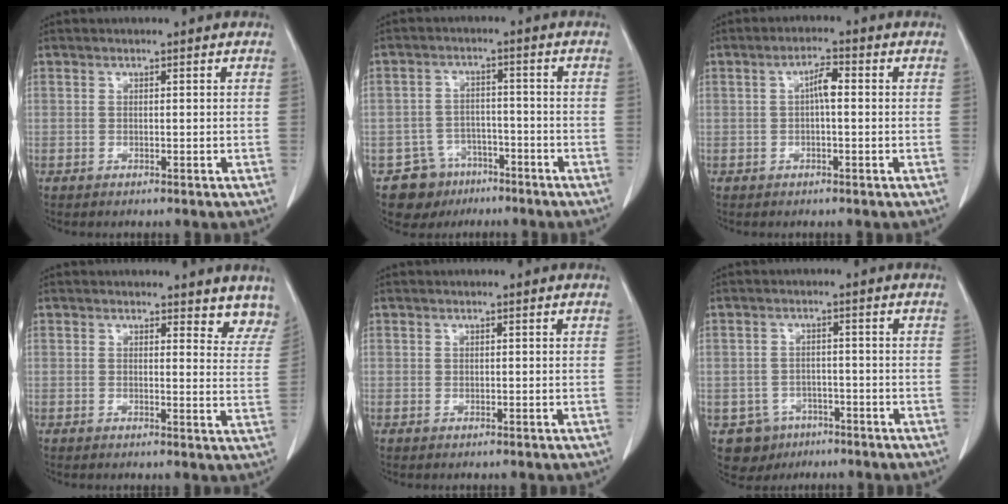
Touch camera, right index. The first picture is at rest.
{"total": 7.1, "force": [-4.7, 5.3, 0.2], "torque": [0.004, 0.018, -0.070]}
{"total": 3.0, "force": [0.1, 0.7, 2.9], "torque": [-0.051, 0.007, 0.000]}
{"total": 7.5, "force": [6.8, 2.5, 1.7], "torque": [0.018, -0.025, 0.046]}
{"total": 0.0}
{"total": 5.5, "force": [-3.0, 4.5, 0.6], "torque": [-0.008, 0.009, -0.040]}